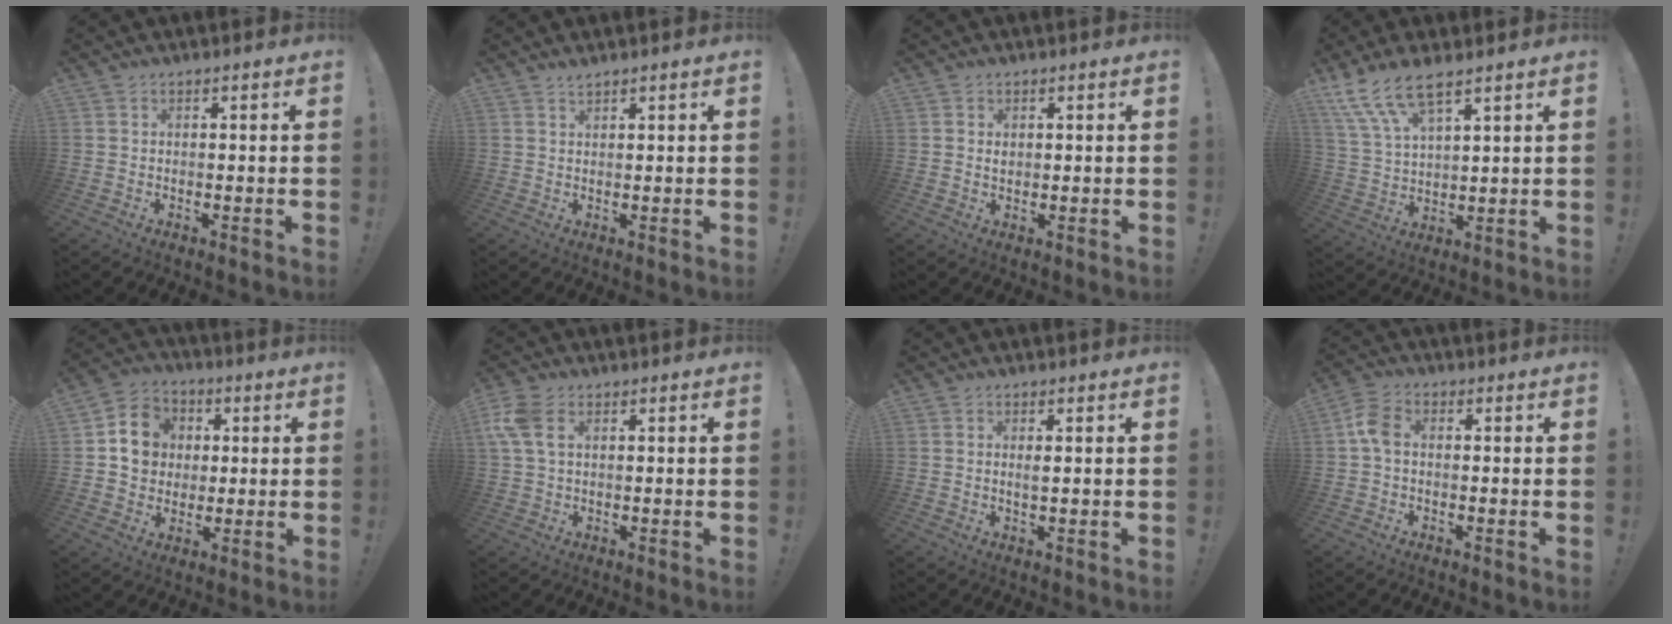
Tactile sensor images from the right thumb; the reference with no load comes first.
{"total": 1.6, "force": [1.5, -0.1, 0.5], "torque": [-0.003, -0.007, 0.026]}
{"total": 1.2, "force": [0.3, 1.1, 0.4], "torque": [0.002, -0.002, 0.002]}
{"total": 11.0, "force": [8.2, 3.3, 6.7], "torque": [-0.146, -0.030, 0.155]}
{"total": 11.9, "force": [2.0, 10.7, 4.7], "torque": [-0.051, 0.004, 0.045]}
{"total": 7.4, "force": [2.3, 4.3, 5.6], "torque": [-0.130, 0.008, 0.047]}
{"total": 1.4, "force": [0.4, 0.2, 1.3], "torque": [-0.011, -0.008, 0.004]}
{"total": 5.8, "force": [0.3, 3.8, 4.4], "torque": [-0.076, 0.012, 0.009]}